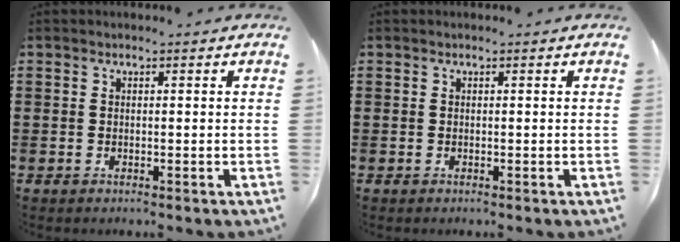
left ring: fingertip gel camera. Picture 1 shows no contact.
{"total": 0.0}